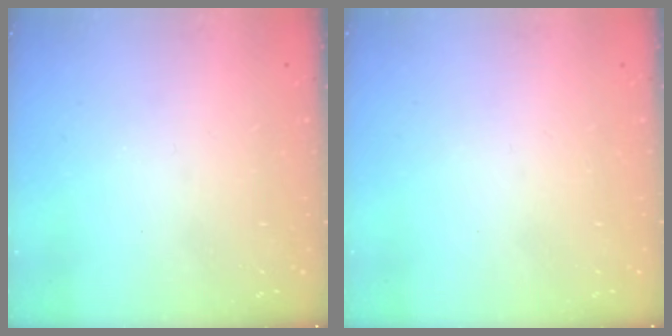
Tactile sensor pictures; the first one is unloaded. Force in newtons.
{"total": 1.5, "press": 1.5, "slide": 0.1}